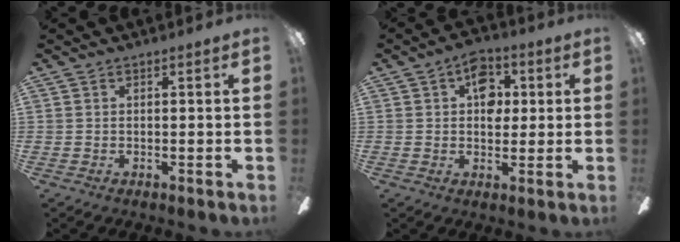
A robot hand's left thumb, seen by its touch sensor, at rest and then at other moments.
{"total": 8.2, "force": [2.6, 5.7, 5.2], "torque": [-0.053, -0.002, 0.039]}